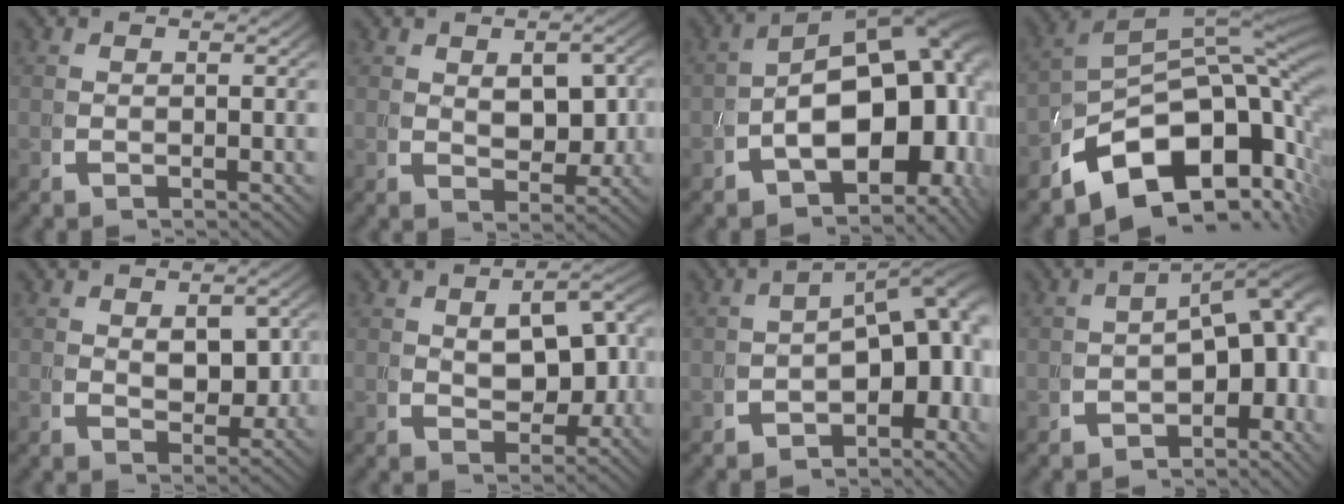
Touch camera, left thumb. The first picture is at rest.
{"total": 3.1, "force": [0.9, 1.9, 2.2], "torque": [-0.036, -0.015, 0.027]}
{"total": 19.8, "force": [-0.8, 13.3, 14.6], "torque": [-0.207, -0.048, -0.006]}
{"total": 18.4, "force": [-2.6, 11.8, 13.9], "torque": [-0.226, -0.042, -0.029]}
{"total": 2.7, "force": [1.0, 1.6, 1.9], "torque": [-0.030, -0.015, 0.027]}
{"total": 5.2, "force": [0.7, 3.2, 4.0], "torque": [-0.055, -0.012, 0.028]}
{"total": 8.8, "force": [-1.4, 5.1, 7.1], "torque": [-0.086, -0.023, -0.010]}
{"total": 7.8, "force": [-1.5, 4.5, 6.3], "torque": [-0.077, -0.021, -0.013]}